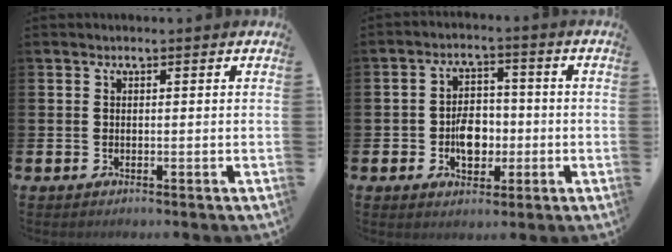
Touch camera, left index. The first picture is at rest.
{"total": 5.1, "force": [-1.1, 3.7, 3.4], "torque": [-0.043, 0.001, -0.027]}